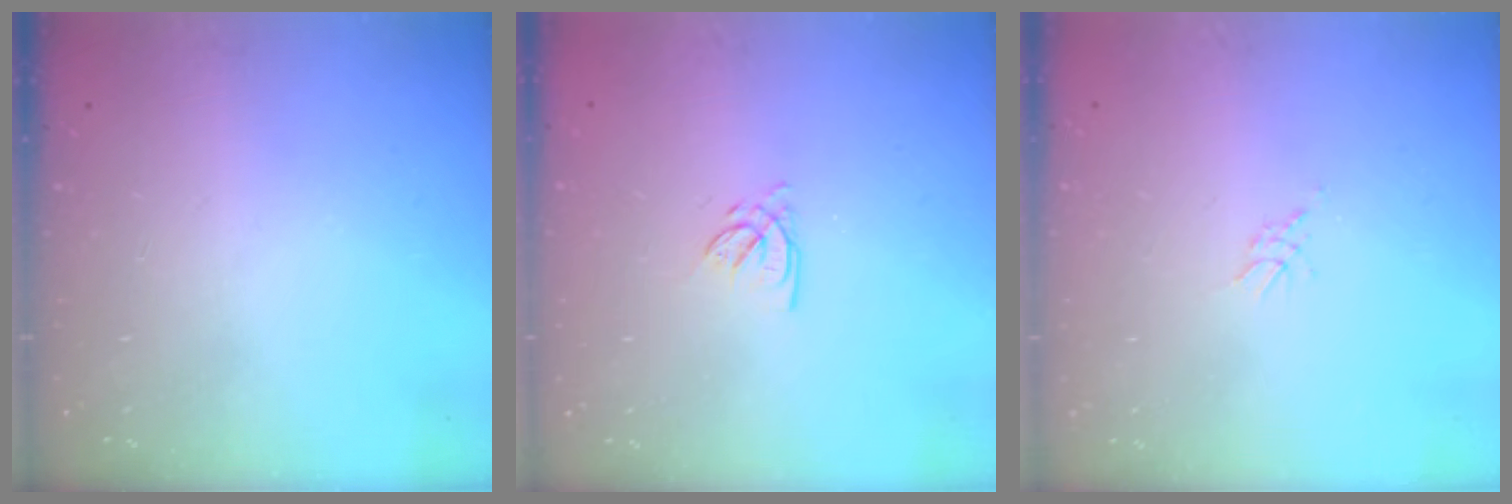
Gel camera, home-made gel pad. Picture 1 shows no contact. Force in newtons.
{"total": 2.5, "press": 2.5, "slide": 0.3}
{"total": 2.1, "press": 2.1, "slide": 0.5}